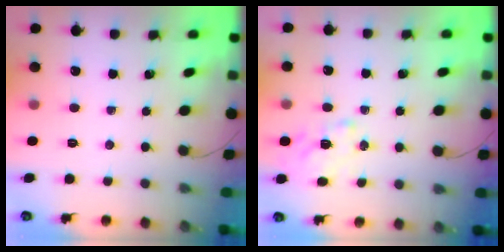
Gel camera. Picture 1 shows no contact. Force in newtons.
{"total": 1.4, "press": 1.2, "slide": 0.8}